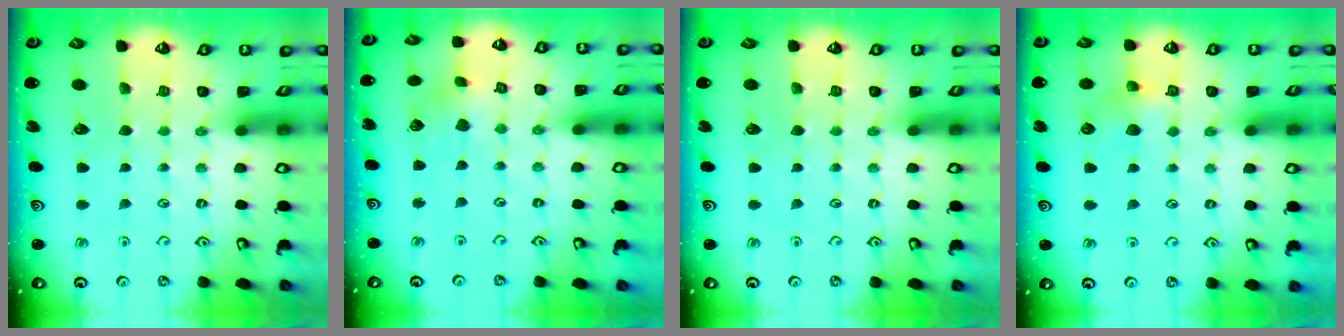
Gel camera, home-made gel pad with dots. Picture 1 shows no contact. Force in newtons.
{"total": 5.4, "press": 5.4, "slide": 0.6}
{"total": 0.0}
{"total": 5.9, "press": 5.8, "slide": 1.1}